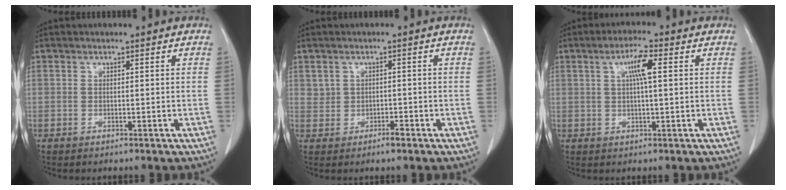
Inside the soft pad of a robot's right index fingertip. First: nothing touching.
{"total": 1.8, "force": [-0.2, 1.4, 1.1], "torque": [-0.017, 0.005, 0.002]}
{"total": 4.6, "force": [1.3, 0.5, 4.4], "torque": [-0.082, 0.006, 0.022]}